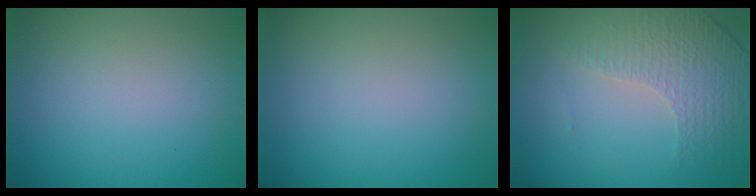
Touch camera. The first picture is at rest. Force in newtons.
{"total": 0.0}
{"total": 4.4, "press": 2.8, "slide": 3.3}